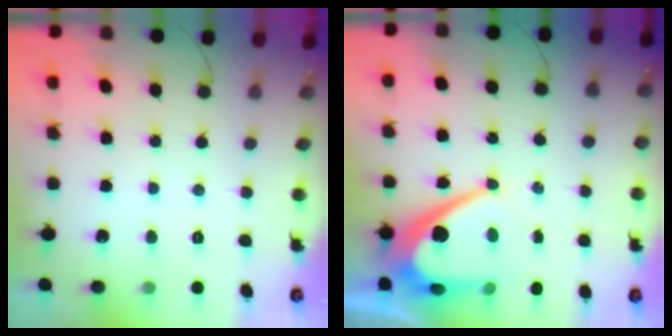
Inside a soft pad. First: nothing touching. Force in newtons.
{"total": 13.1, "press": 13.0, "slide": 1.0}